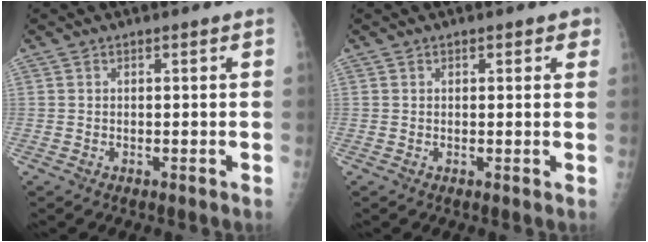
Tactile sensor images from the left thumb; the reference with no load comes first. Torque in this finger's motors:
{"motor_torque": [-0.12, 0.05, -0.35, -0.25, 0.04]}